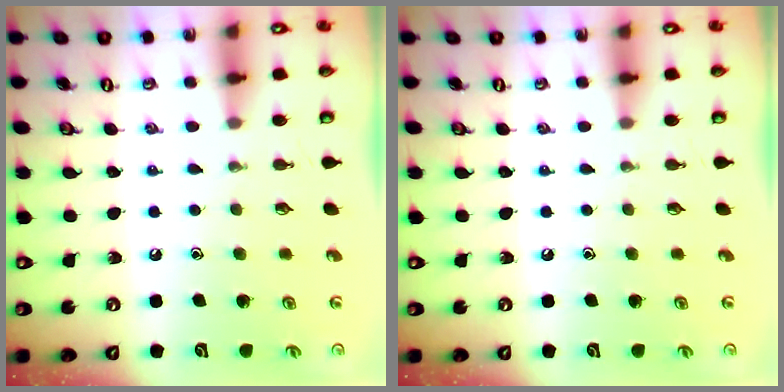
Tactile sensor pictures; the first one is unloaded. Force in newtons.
{"total": 0.0}